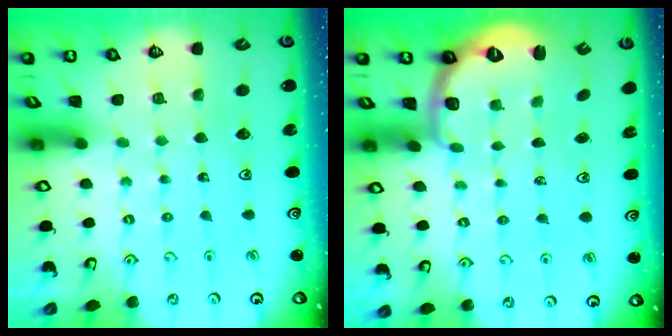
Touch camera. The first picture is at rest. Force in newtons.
{"total": 2.8, "press": 1.7, "slide": 2.1}